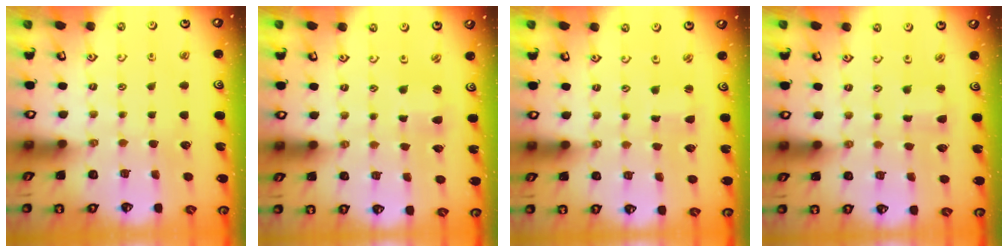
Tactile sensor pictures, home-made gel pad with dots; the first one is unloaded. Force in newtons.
{"total": 1.8, "press": 1.8, "slide": 0.3}
{"total": 1.1, "press": 1.1, "slide": 0.1}
{"total": 2.3, "press": 2.3, "slide": 0.4}